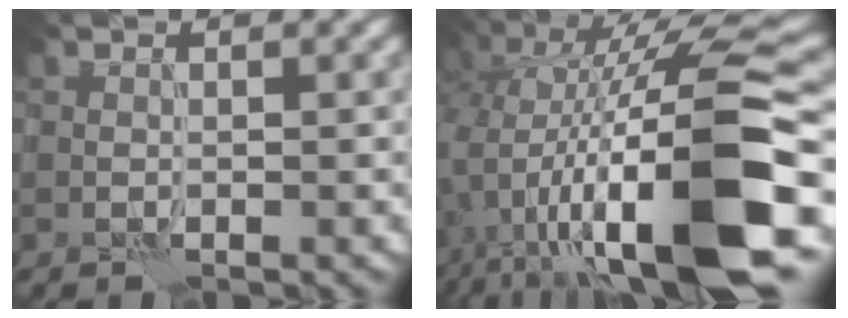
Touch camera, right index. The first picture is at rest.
{"total": 16.3, "force": [-2.5, 5.9, 15.0], "torque": [-0.250, 0.014, -0.042]}